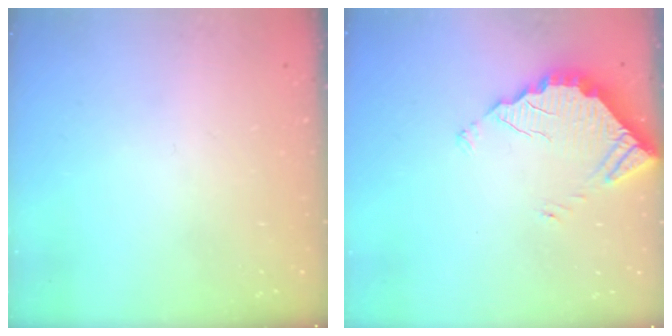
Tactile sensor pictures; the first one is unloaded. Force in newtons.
{"total": 3.4, "press": 3.4, "slide": 0.2}